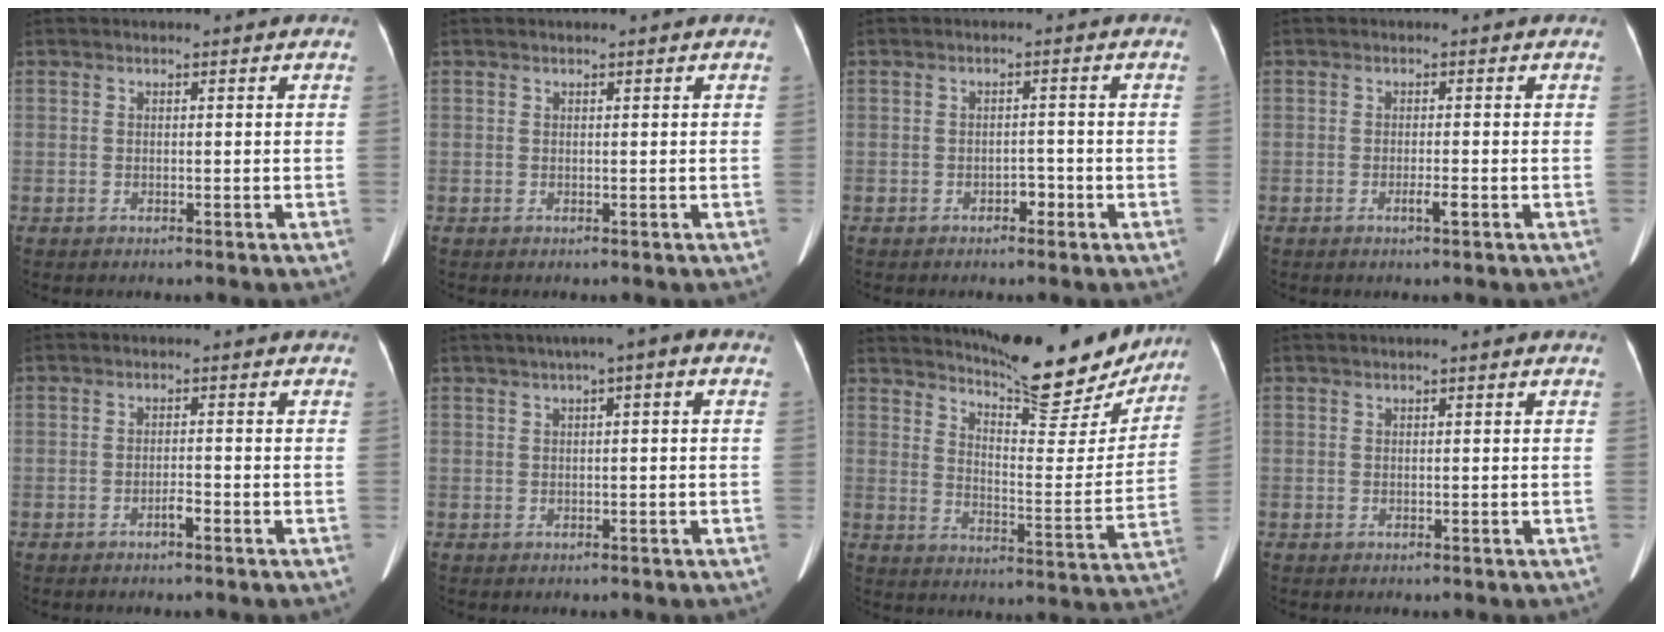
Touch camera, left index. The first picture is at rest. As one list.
[{"total": 0.6, "force": [0.5, 0.0, 0.3], "torque": [-0.006, 0.006, 0.009]}, {"total": 1.5, "force": [-1.0, 0.8, 0.7], "torque": [-0.008, 0.003, -0.014]}, {"total": 1.3, "force": [-0.6, 0.0, 1.1], "torque": [-0.024, -0.003, -0.010]}, {"total": 1.2, "force": [-0.9, 0.1, 0.8], "torque": [-0.015, 0.000, -0.015]}, {"total": 4.5, "force": [1.9, 0.5, 4.0], "torque": [-0.061, 0.022, 0.024]}, {"total": 18.9, "force": [16.8, 3.3, 8.0], "torque": [-0.117, -0.032, 0.227]}, {"total": 0.8, "force": [0.5, 0.0, 0.6], "torque": [-0.013, 0.005, 0.008]}]